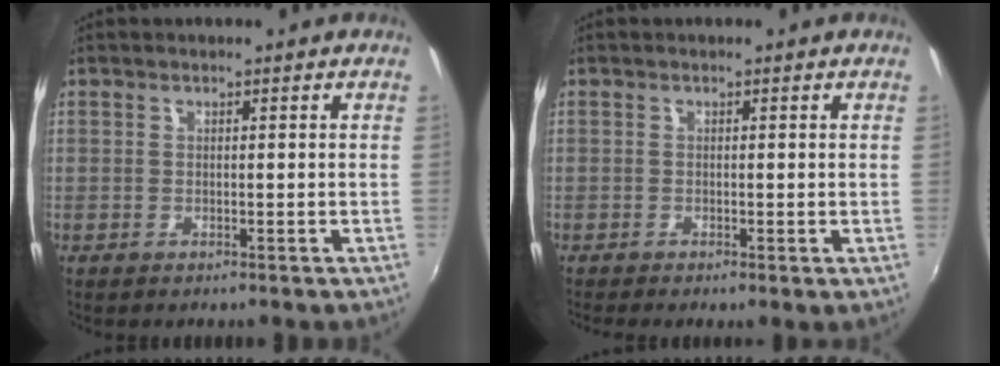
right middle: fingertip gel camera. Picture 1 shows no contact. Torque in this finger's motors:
{"motor_torque": [0.97, -1.17, 0.16, 0.06]}